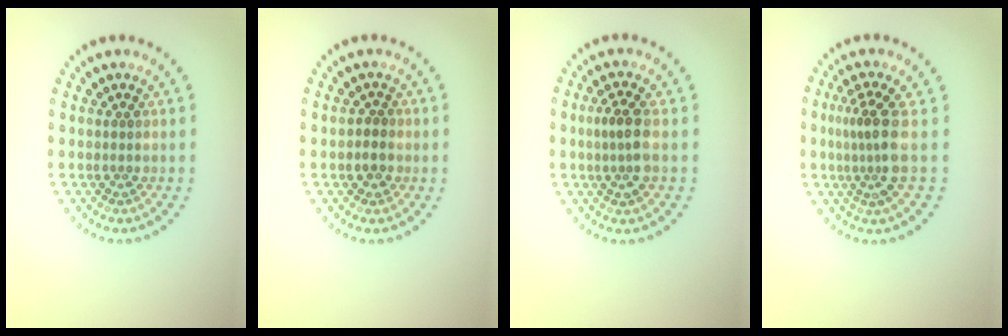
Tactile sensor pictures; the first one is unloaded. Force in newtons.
{"total": 1.4, "press": 1.2, "slide": 0.6}
{"total": 2.6, "press": 2.4, "slide": 0.9}
{"total": 3.3, "press": 2.3, "slide": 2.3}